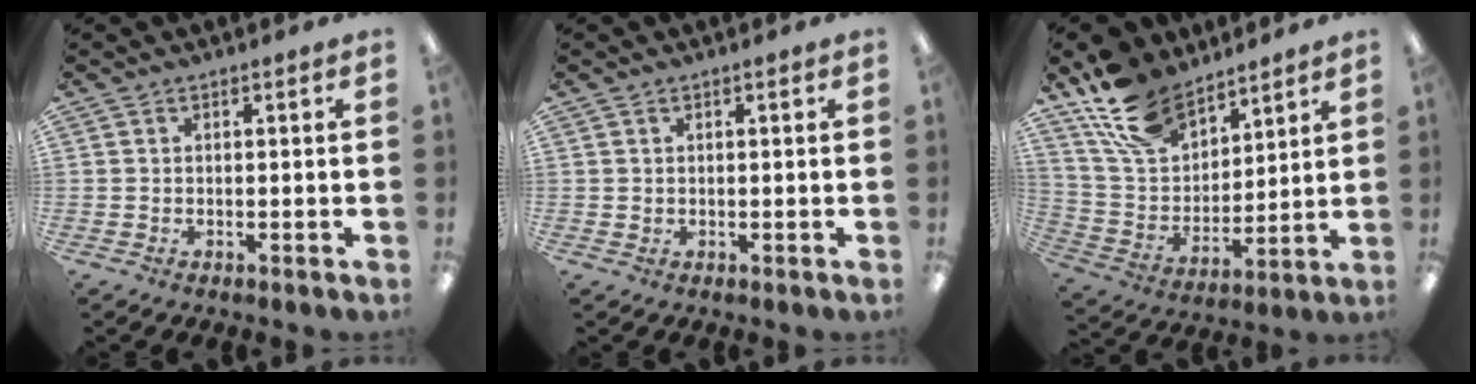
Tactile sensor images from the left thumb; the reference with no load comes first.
{"total": 0.9, "force": [0.4, 0.6, 0.3], "torque": [-0.007, 0.004, 0.007]}
{"total": 16.4, "force": [12.1, 8.7, 6.7], "torque": [-0.144, -0.060, 0.232]}